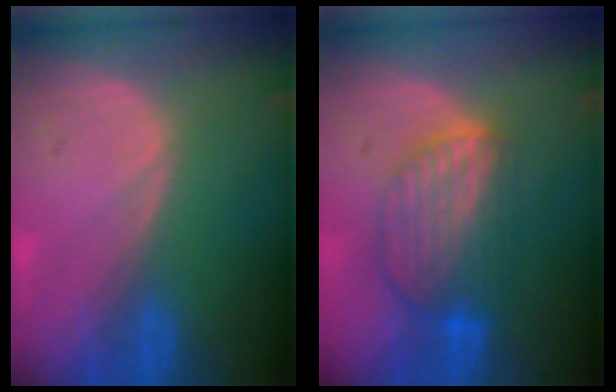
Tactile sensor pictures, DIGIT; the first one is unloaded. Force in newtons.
{"total": 7.5, "press": 7.1, "slide": 2.4}